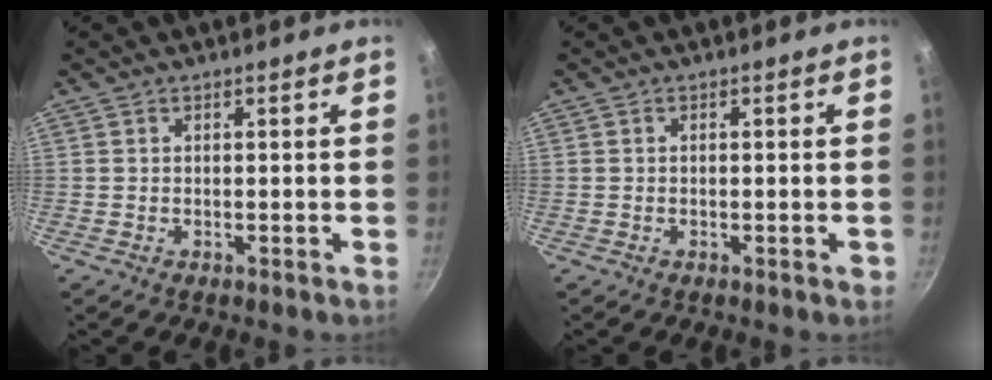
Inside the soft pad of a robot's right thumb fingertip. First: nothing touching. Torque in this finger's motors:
{"motor_torque": [0.06, 0.31, -0.08, -0.22, 0.02]}